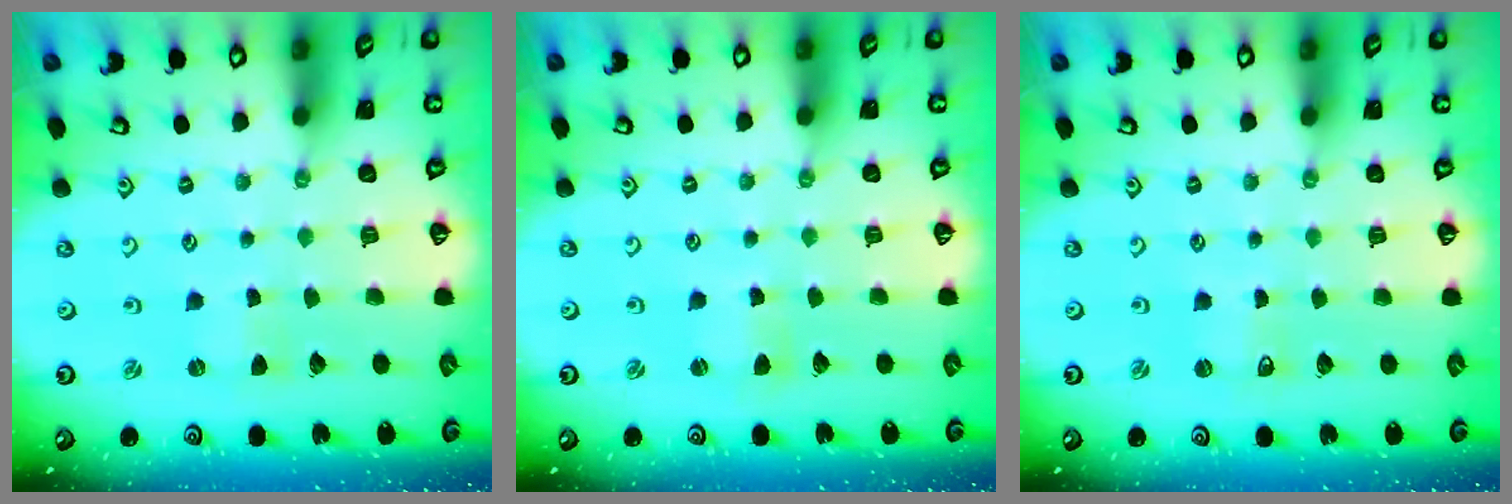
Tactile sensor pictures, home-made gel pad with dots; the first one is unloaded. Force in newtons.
{"total": 1.4, "press": 1.4, "slide": 0.3}
{"total": 1.2, "press": 1.2, "slide": 0.1}